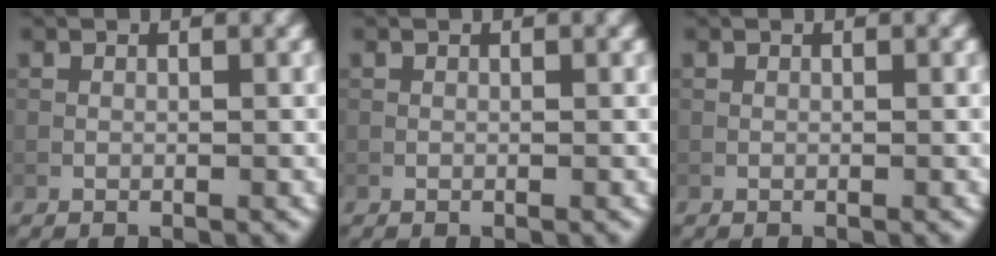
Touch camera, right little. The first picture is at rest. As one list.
[{"total": 0.0}, {"total": 0.0}]